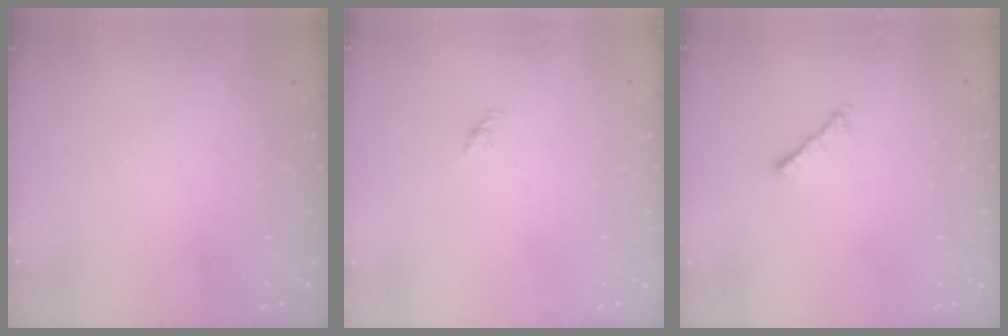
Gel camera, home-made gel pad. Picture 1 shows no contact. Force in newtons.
{"total": 0.5, "press": 0.3, "slide": 0.4}
{"total": 2.0, "press": 1.9, "slide": 0.6}